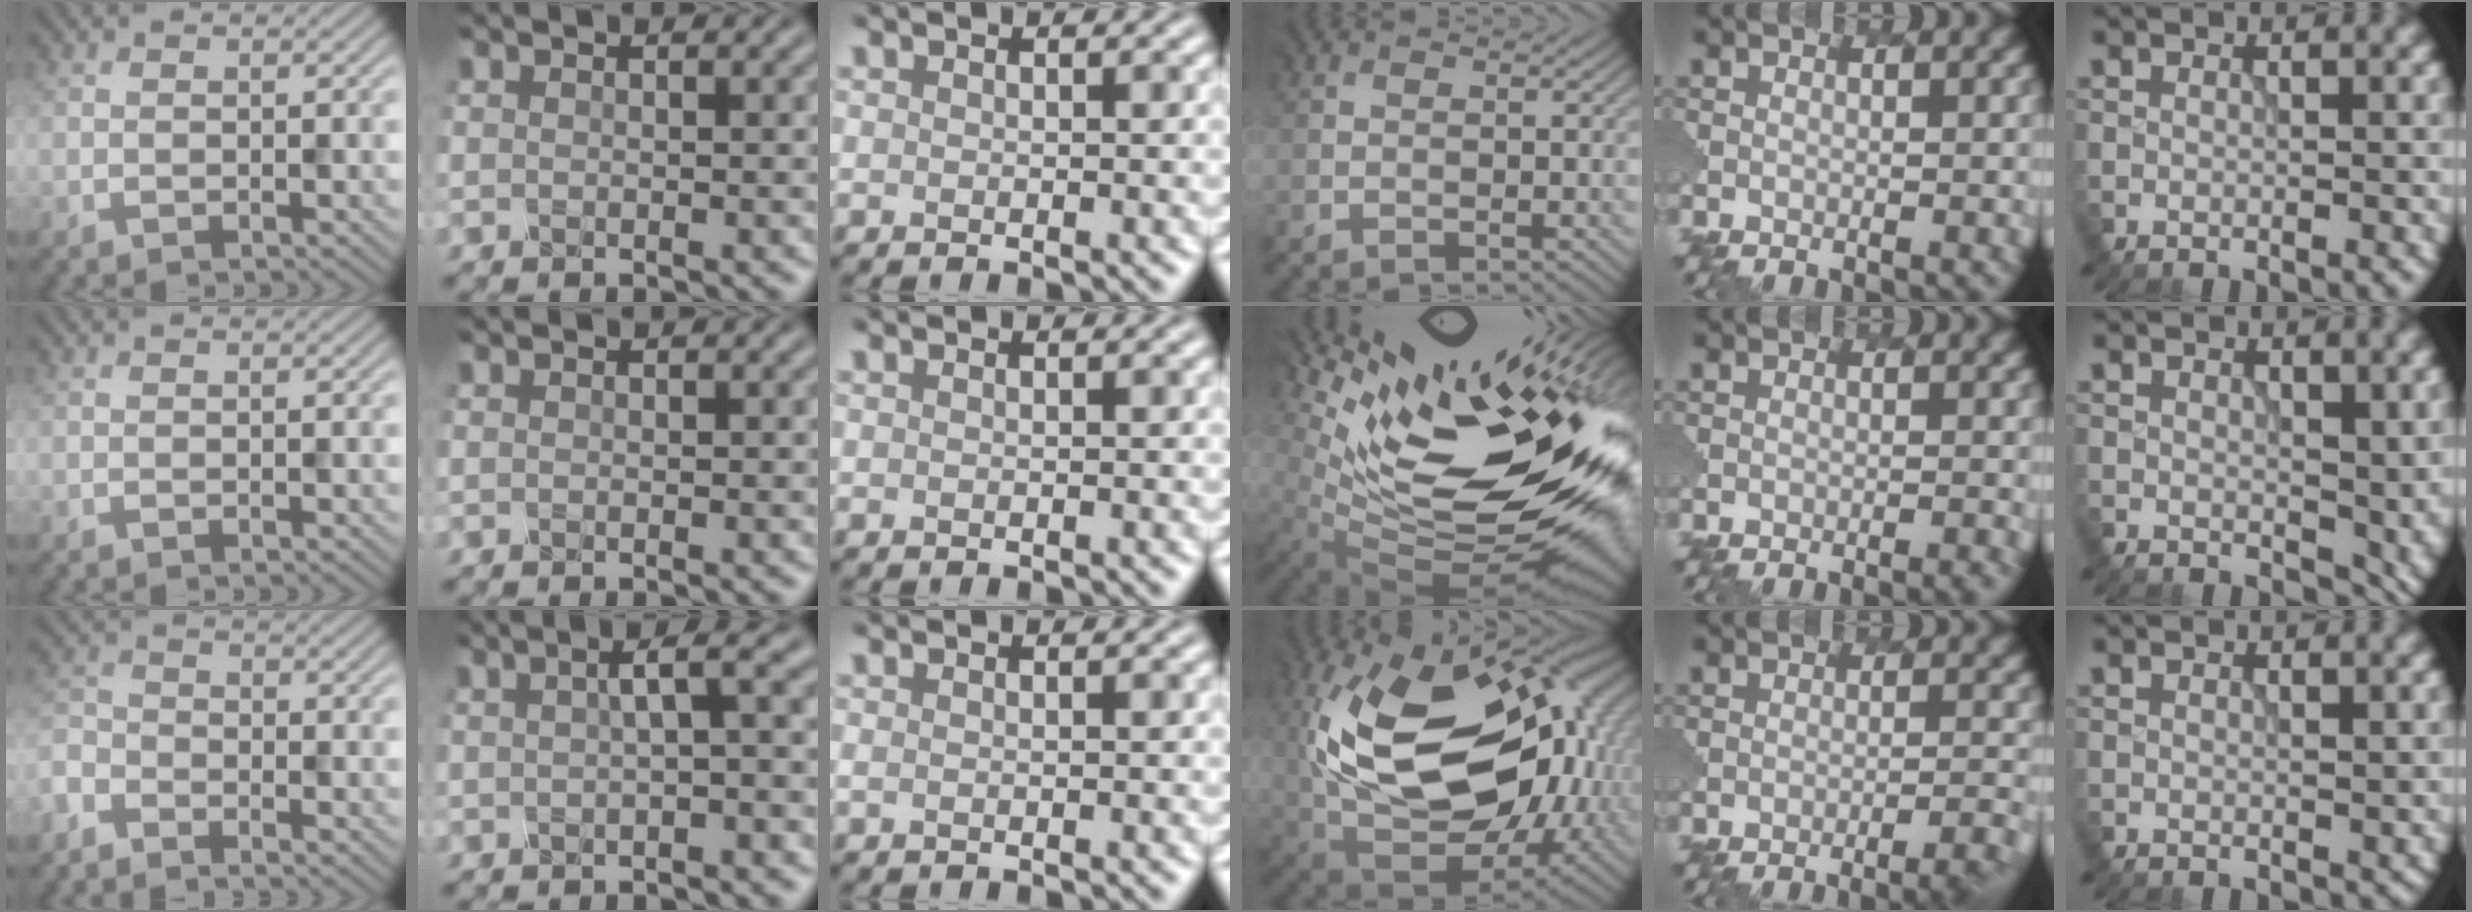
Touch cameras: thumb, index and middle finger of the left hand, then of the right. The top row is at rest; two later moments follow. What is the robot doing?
{"motion": "dispense", "object": "toothpaste"}